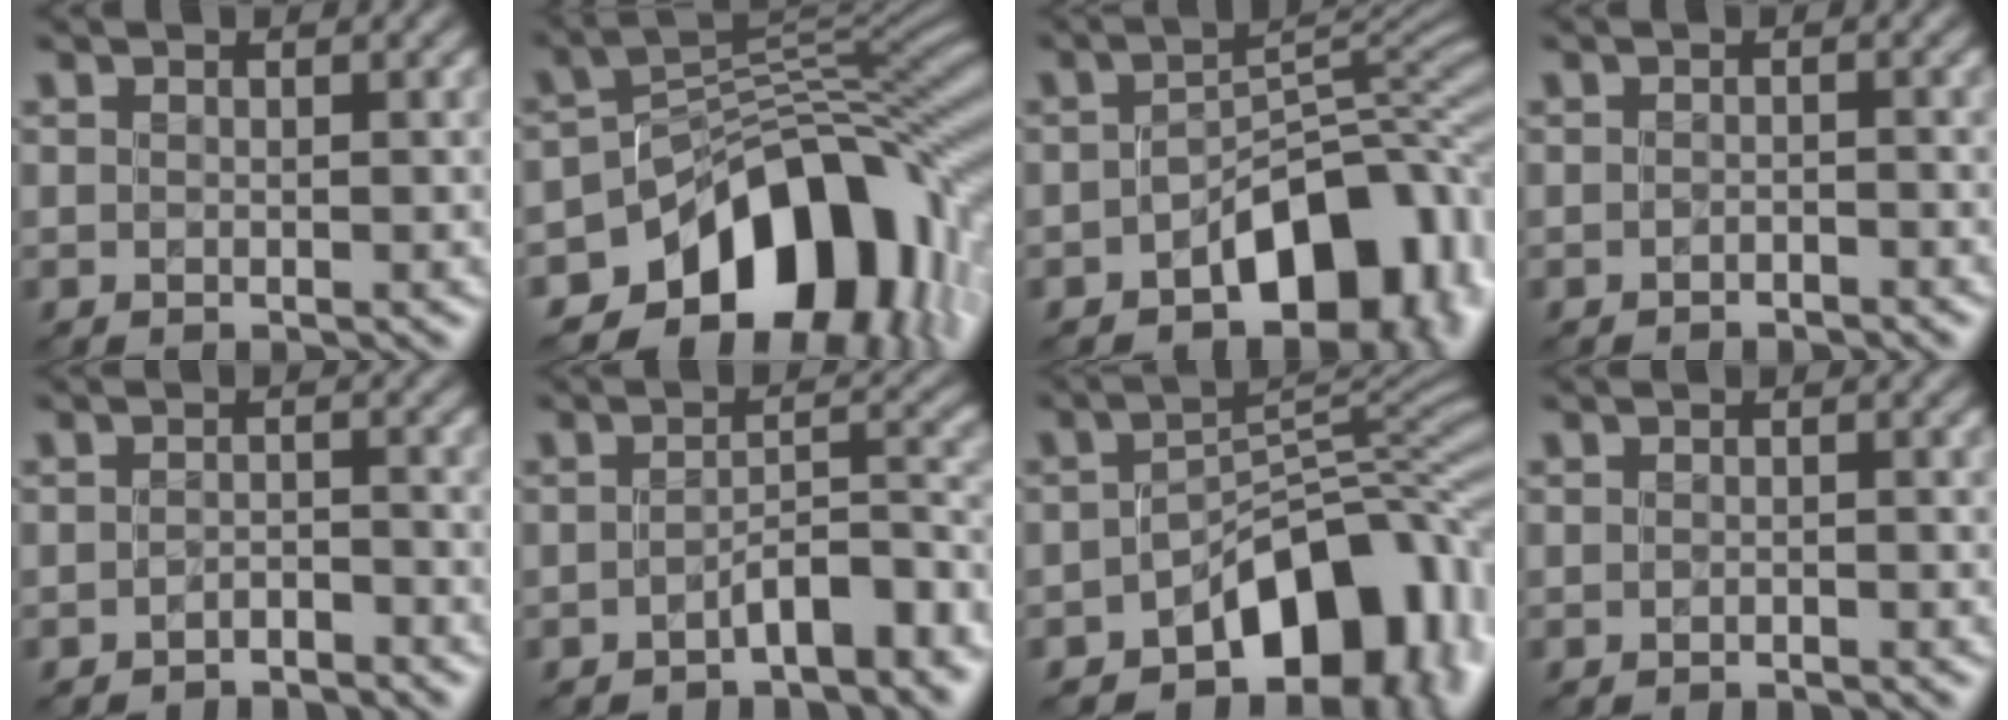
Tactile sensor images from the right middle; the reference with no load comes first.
{"total": 12.7, "force": [-5.8, 8.3, 7.6], "torque": [-0.095, 0.001, -0.103]}
{"total": 10.2, "force": [-4.0, 6.0, 7.2], "torque": [-0.086, -0.002, -0.061]}
{"total": 0.6, "force": [-0.5, 0.2, 0.2], "torque": [-0.004, 0.001, -0.008]}
{"total": 1.2, "force": [-1.1, 0.3, 0.3], "torque": [-0.006, 0.004, -0.022]}
{"total": 4.0, "force": [-2.3, 1.4, 3.0], "torque": [-0.042, 0.012, -0.037]}
{"total": 11.3, "force": [-4.9, 6.5, 7.8], "torque": [-0.093, -0.005, -0.077]}
{"total": 0.0}